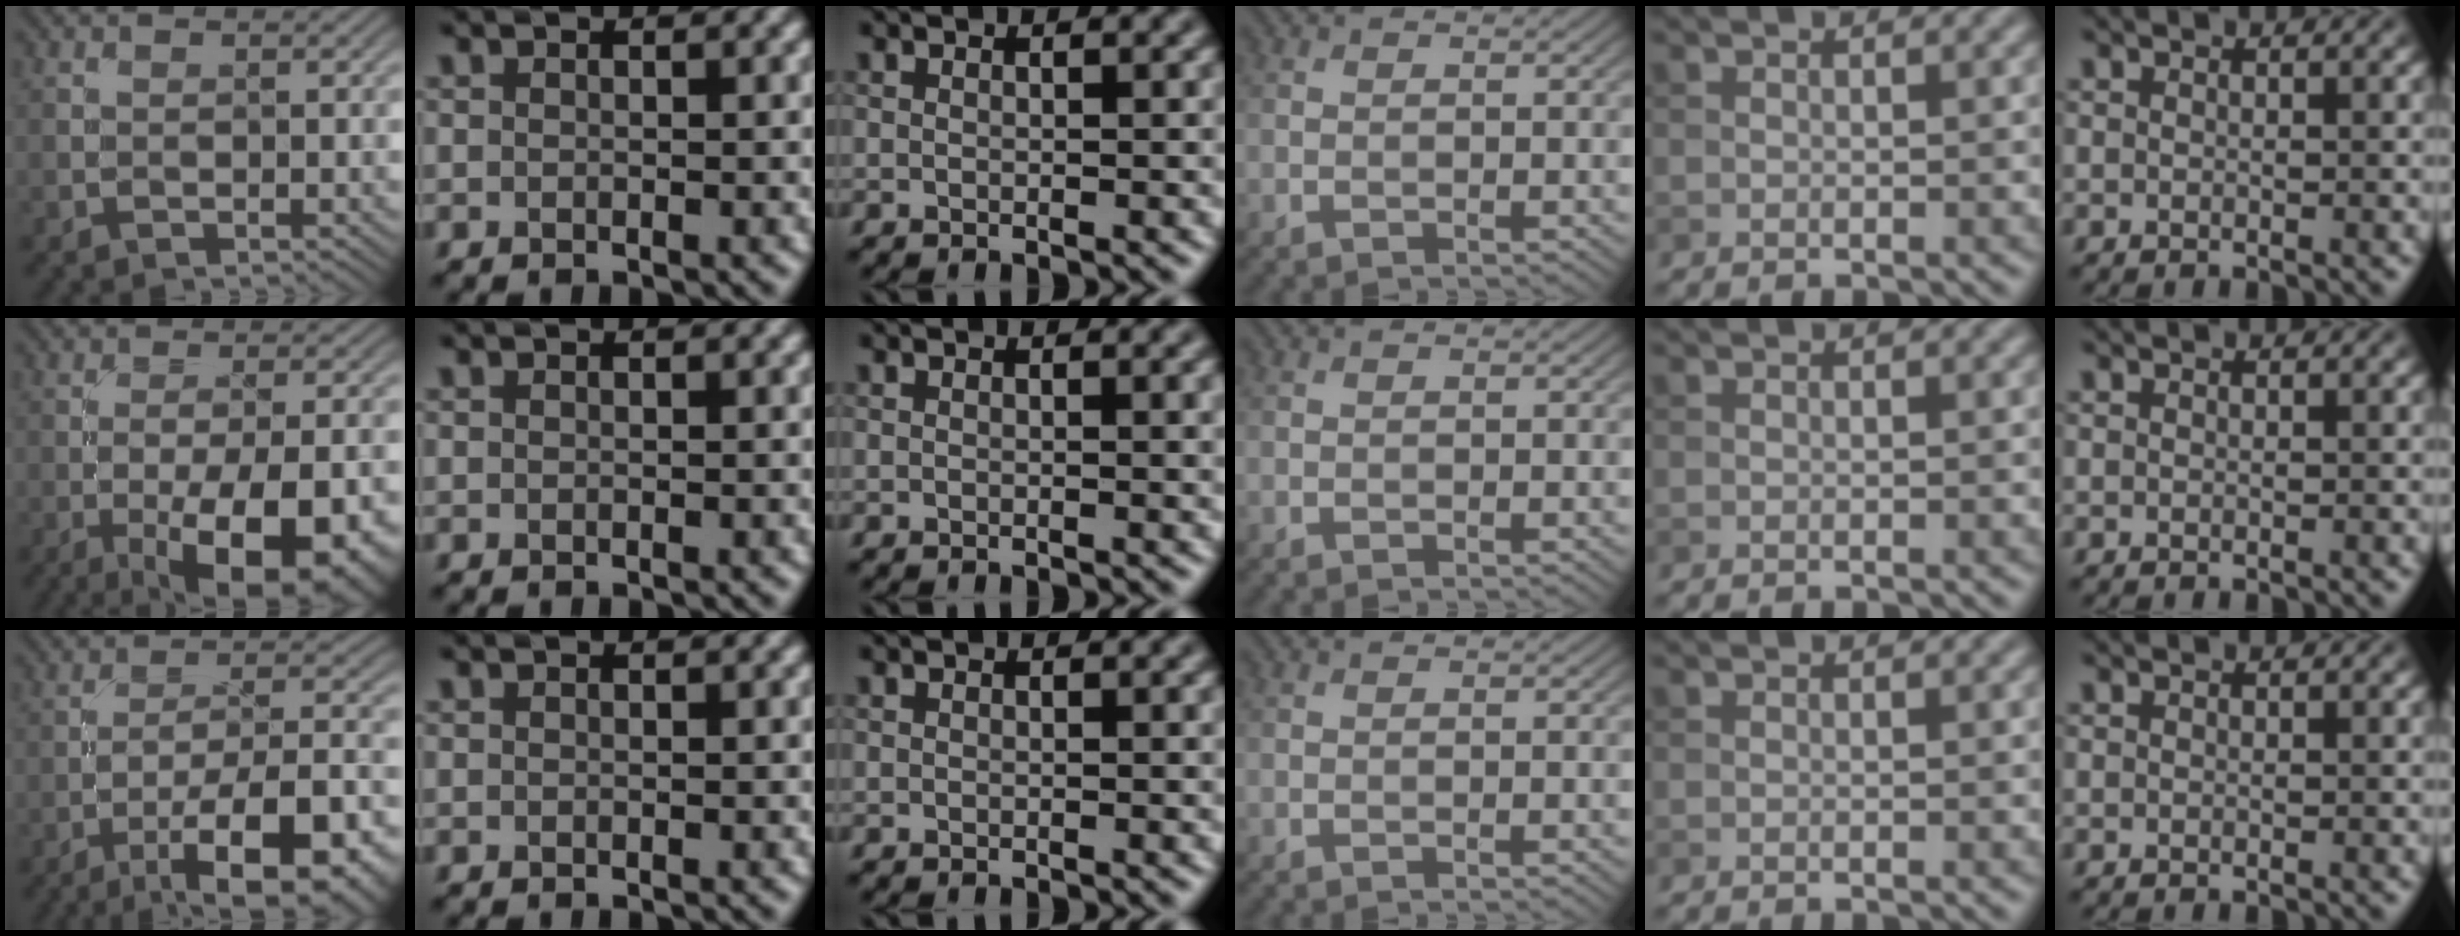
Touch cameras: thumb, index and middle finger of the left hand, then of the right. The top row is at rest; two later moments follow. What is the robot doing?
{"motion": "screw", "object": "medicine bottle"}